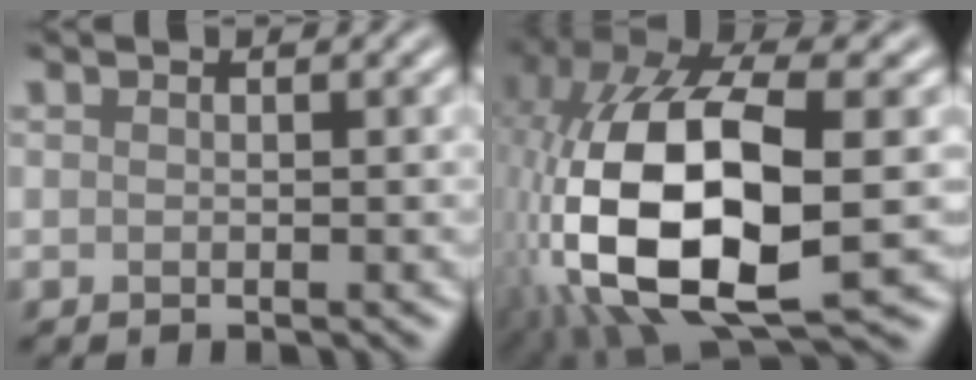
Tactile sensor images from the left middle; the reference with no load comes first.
{"total": 15.7, "force": [-1.9, 8.1, 13.3], "torque": [-0.289, -0.011, -0.027]}